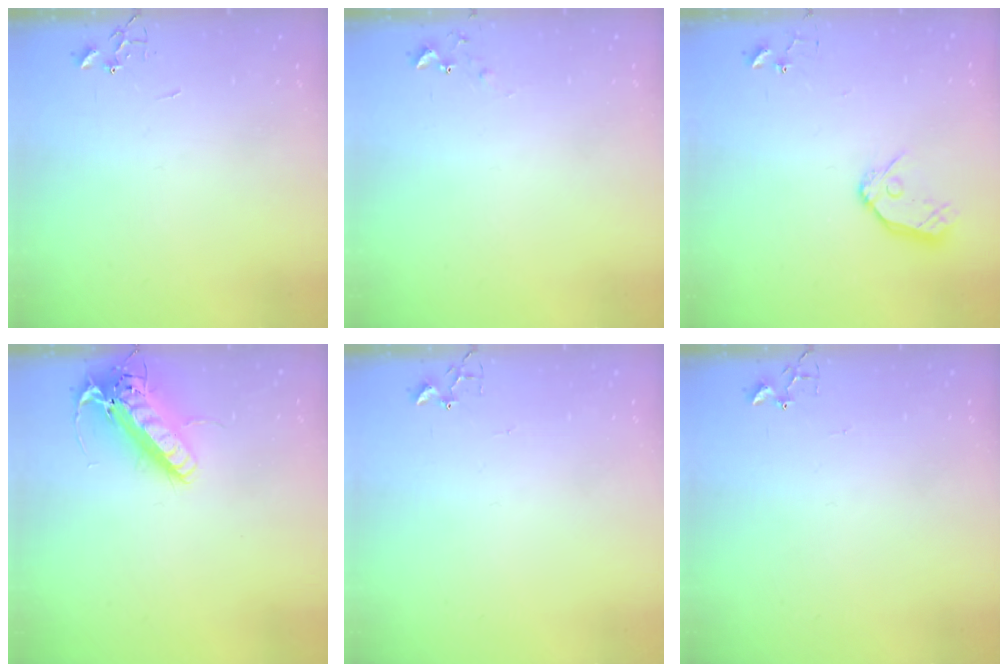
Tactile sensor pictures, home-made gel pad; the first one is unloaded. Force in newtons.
{"total": 5.0, "press": 5.0, "slide": 0.5}
{"total": 11.0, "press": 10.9, "slide": 1.1}
{"total": 17.8, "press": 17.5, "slide": 3.4}
{"total": 3.0, "press": 2.9, "slide": 0.4}
{"total": 3.0, "press": 2.9, "slide": 0.4}